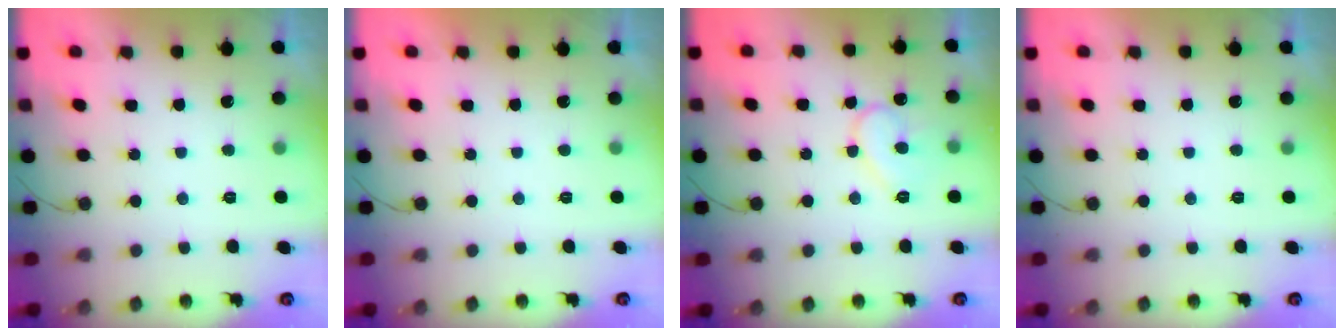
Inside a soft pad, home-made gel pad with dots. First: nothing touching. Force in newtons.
{"total": 1.7, "press": 1.7, "slide": 0.0}
{"total": 9.7, "press": 9.7, "slide": 0.8}
{"total": 0.0}